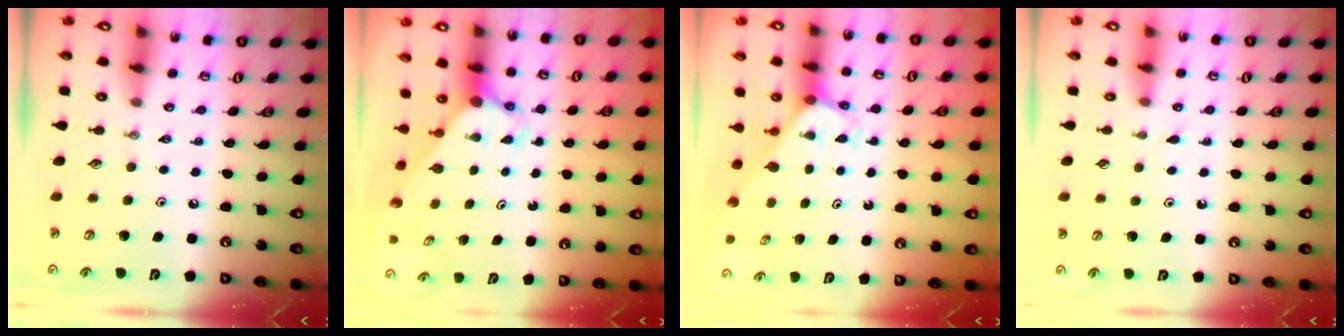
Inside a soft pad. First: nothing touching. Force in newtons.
{"total": 2.9, "press": 2.9, "slide": 0.3}
{"total": 2.5, "press": 2.5, "slide": 0.2}
{"total": 2.8, "press": 2.7, "slide": 0.3}